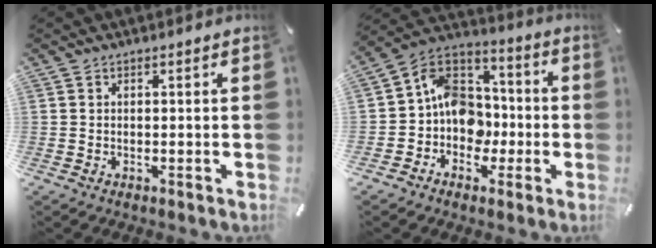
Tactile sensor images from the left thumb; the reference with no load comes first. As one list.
[{"total": 11.7, "force": [-1.8, 10.7, 4.5], "torque": [-0.082, 0.016, -0.023]}]